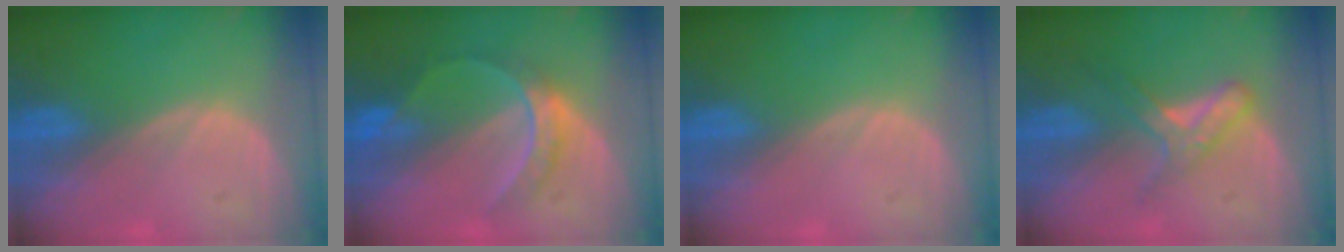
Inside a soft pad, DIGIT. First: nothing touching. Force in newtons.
{"total": 6.2, "press": 5.5, "slide": 2.7}
{"total": 0.0}
{"total": 5.9, "press": 5.1, "slide": 3.0}